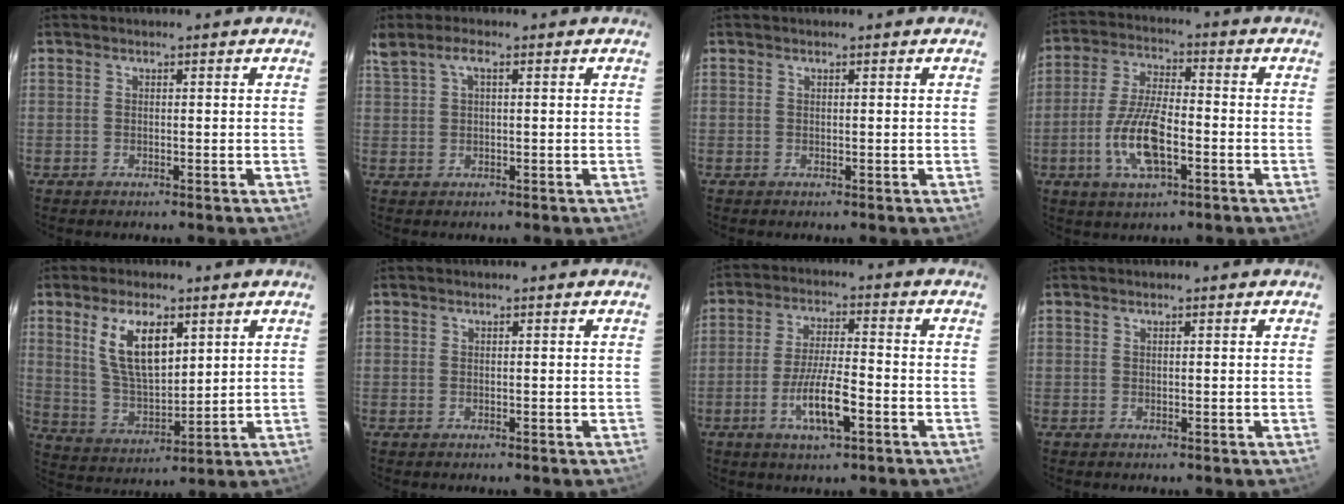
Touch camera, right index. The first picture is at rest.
{"total": 3.8, "force": [1.9, 1.2, 3.1], "torque": [-0.057, 0.006, 0.035]}
{"total": 0.0}
{"total": 11.4, "force": [-3.9, 3.9, 10.0], "torque": [-0.204, -0.001, -0.072]}
{"total": 11.4, "force": [4.9, 5.0, 9.0], "torque": [-0.175, 0.003, 0.105]}
{"total": 0.0}
{"total": 9.1, "force": [-4.0, 1.9, 8.0], "torque": [-0.159, -0.006, -0.069]}
{"total": 0.0}